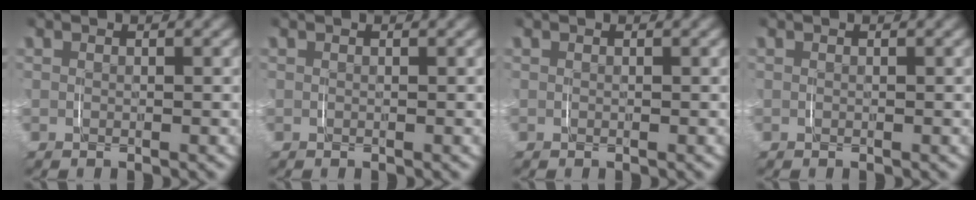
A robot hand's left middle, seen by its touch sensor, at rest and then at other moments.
{"total": 0.0}
{"total": 0.0}
{"total": 0.0}